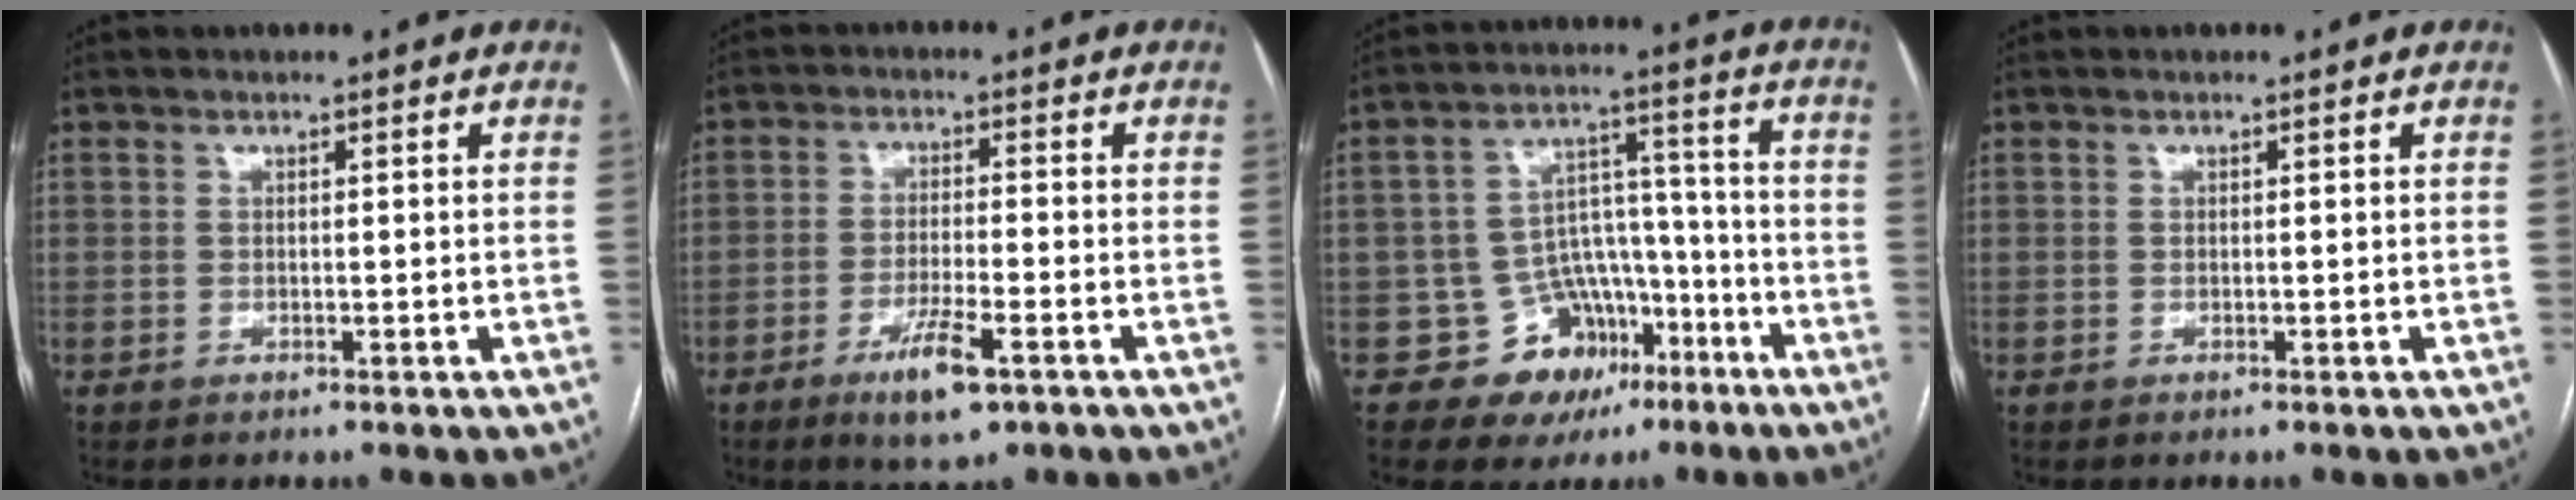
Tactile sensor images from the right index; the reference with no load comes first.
{"total": 7.1, "force": [-4.0, 1.1, 5.8], "torque": [-0.110, -0.012, -0.063]}
{"total": 10.3, "force": [-5.5, 8.3, 2.6], "torque": [-0.020, 0.056, -0.075]}
{"total": 0.0}